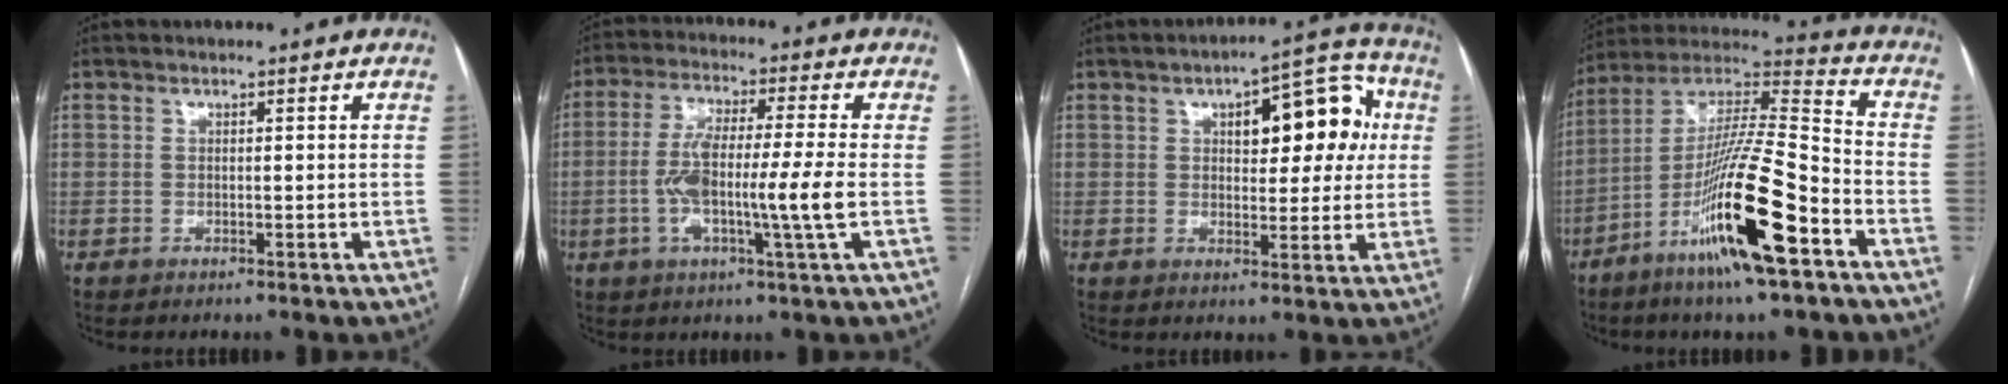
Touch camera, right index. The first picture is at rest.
{"total": 11.0, "force": [-1.8, -0.1, 10.8], "torque": [-0.206, 0.000, -0.040]}
{"total": 12.1, "force": [3.2, 5.1, 10.5], "torque": [-0.124, 0.037, 0.042]}
{"total": 19.3, "force": [-8.9, 1.2, 17.0], "torque": [-0.336, -0.024, -0.165]}